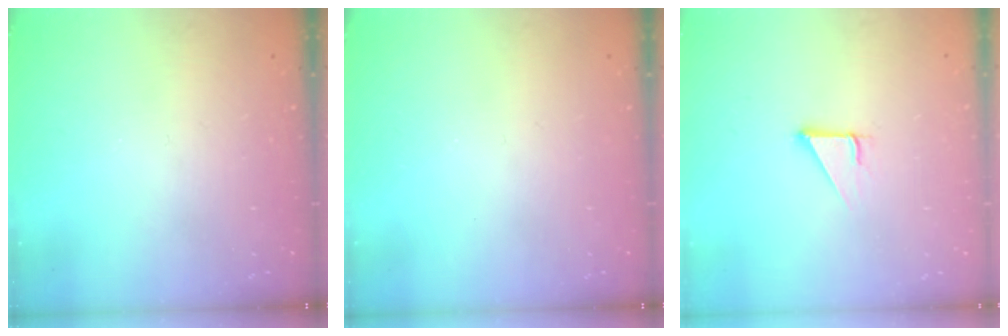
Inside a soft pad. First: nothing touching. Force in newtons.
{"total": 0.0}
{"total": 2.9, "press": 2.9, "slide": 0.1}